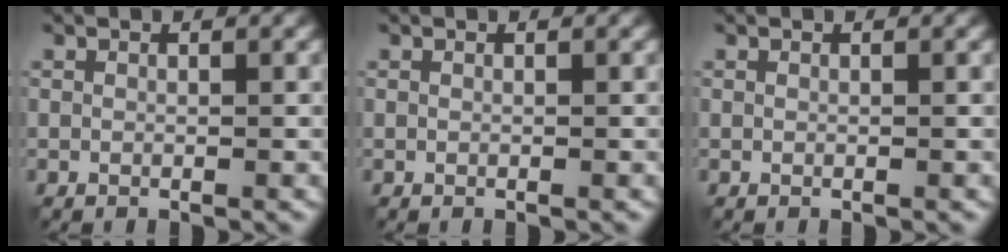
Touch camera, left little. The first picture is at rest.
{"total": 0.0}
{"total": 0.0}